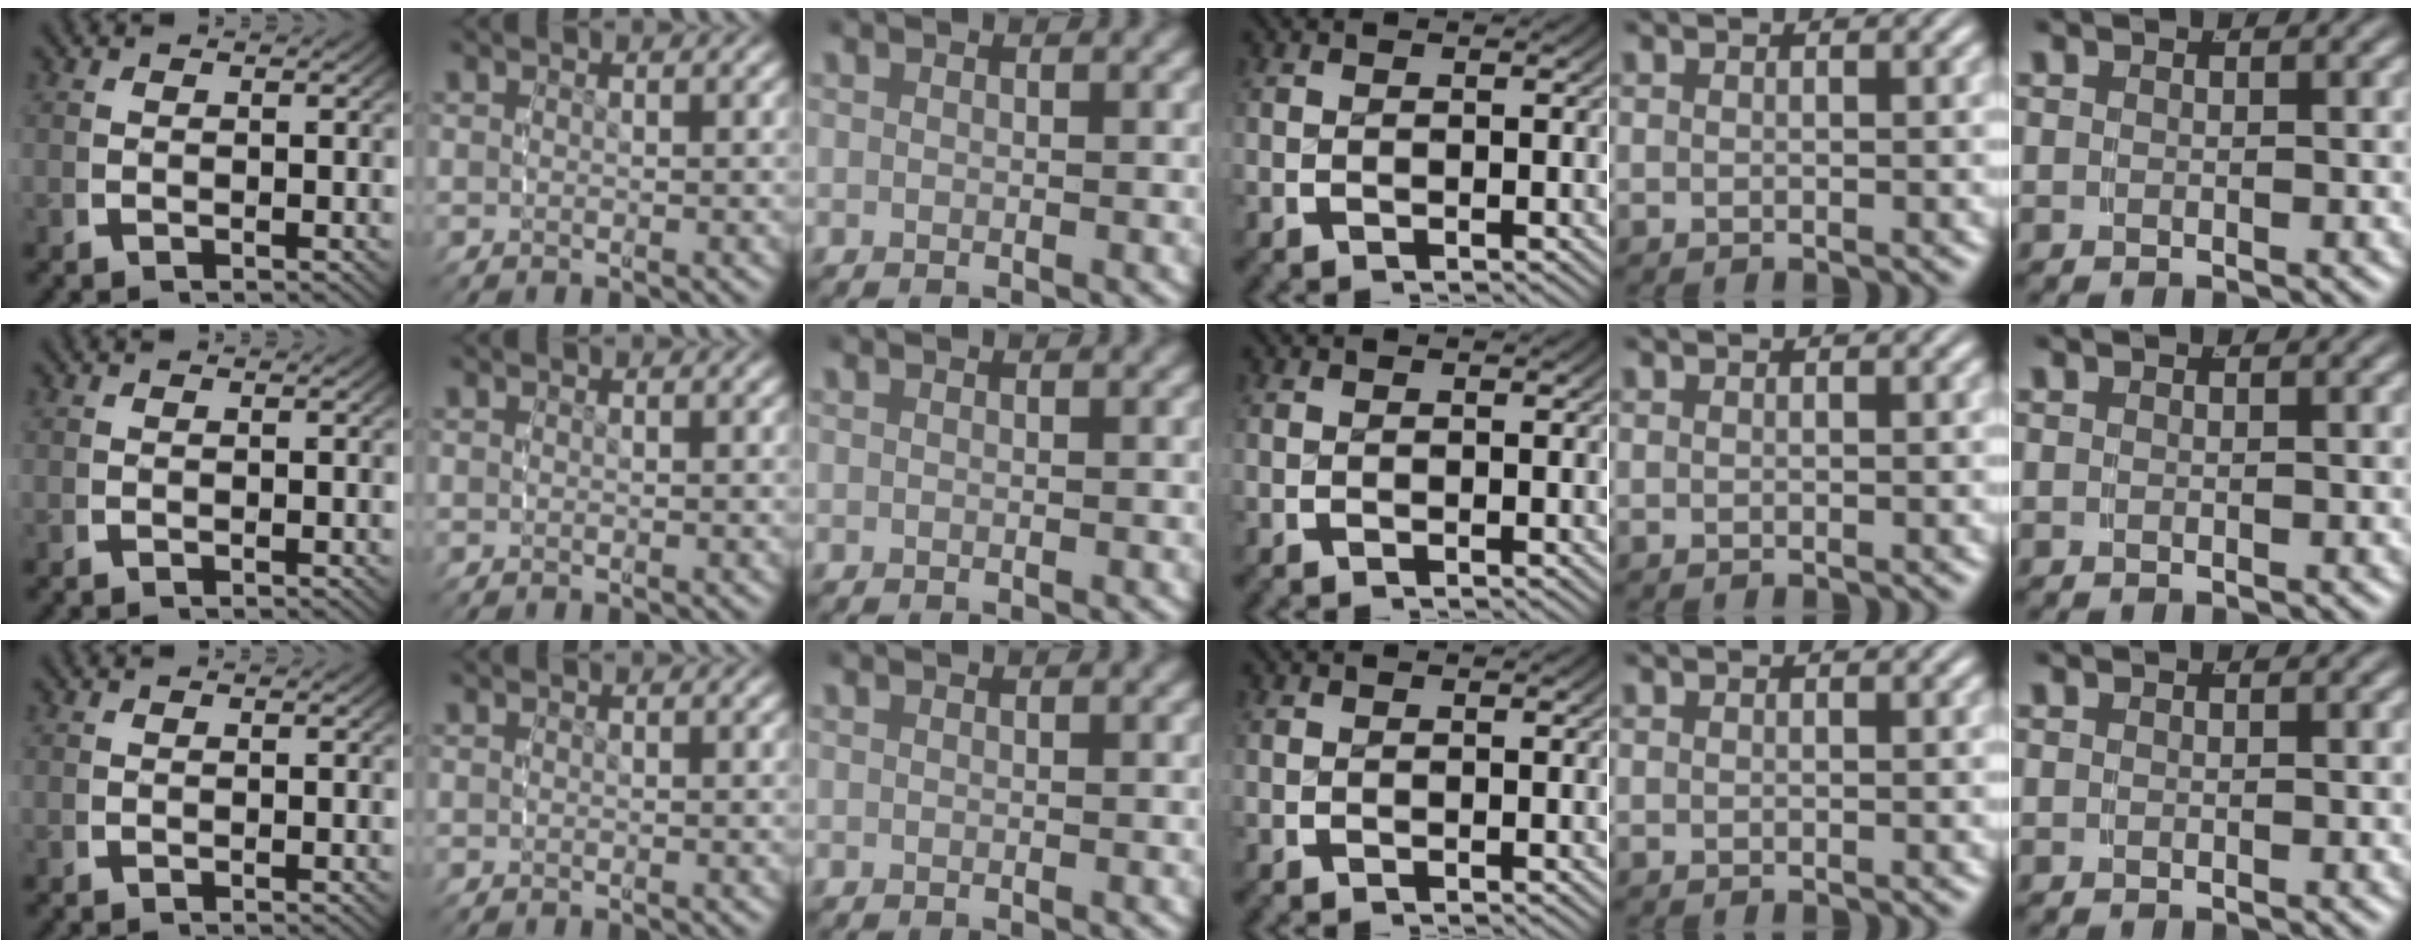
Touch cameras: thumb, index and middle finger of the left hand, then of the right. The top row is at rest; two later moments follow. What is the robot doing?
{"motion": "reach", "object": "shorts"}